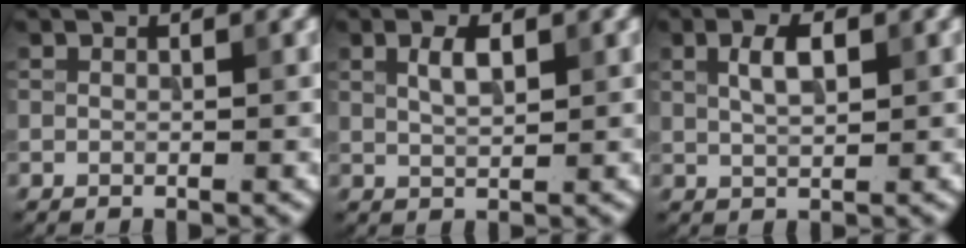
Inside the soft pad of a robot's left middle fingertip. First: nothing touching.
{"total": 2.1, "force": [0.9, 0.9, 1.7], "torque": [-0.036, 0.002, 0.018]}
{"total": 2.7, "force": [0.9, 1.2, 2.3], "torque": [-0.046, 0.003, 0.018]}